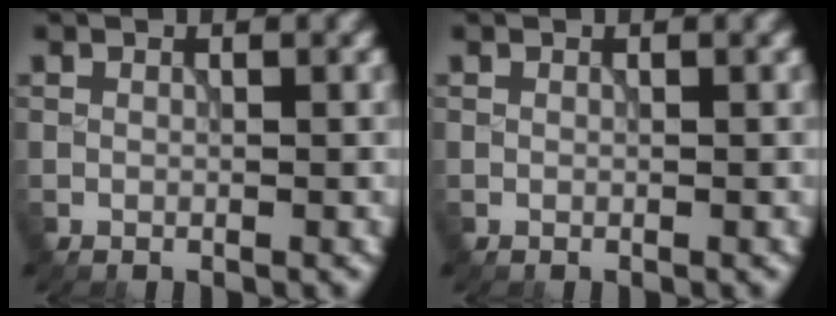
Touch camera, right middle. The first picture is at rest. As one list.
[{"total": 0.0}]